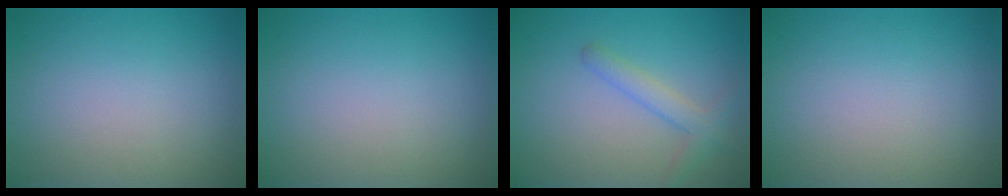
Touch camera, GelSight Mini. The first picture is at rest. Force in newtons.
{"total": 0.0}
{"total": 2.2, "press": 2.2, "slide": 0.1}
{"total": 0.0}